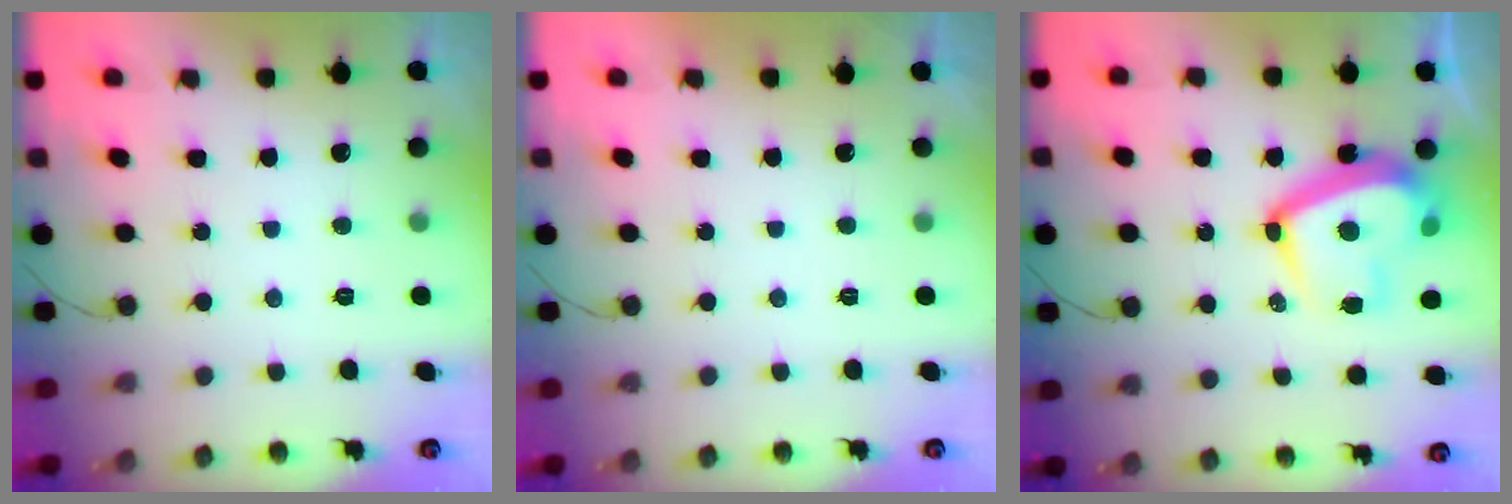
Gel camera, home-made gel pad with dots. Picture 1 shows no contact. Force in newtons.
{"total": 2.2, "press": 2.1, "slide": 0.3}
{"total": 16.9, "press": 16.8, "slide": 1.4}